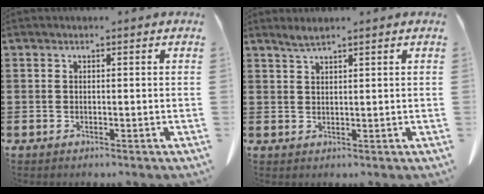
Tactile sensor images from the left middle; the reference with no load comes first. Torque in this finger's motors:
{"motor_torque": [0.08, -0.04, 0.02, 0.01]}